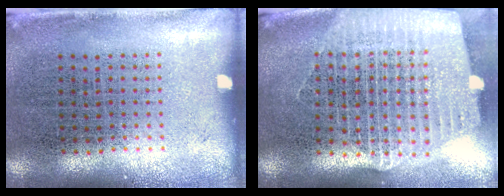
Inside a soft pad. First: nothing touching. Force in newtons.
{"total": 2.7, "press": 2.3, "slide": 1.4}